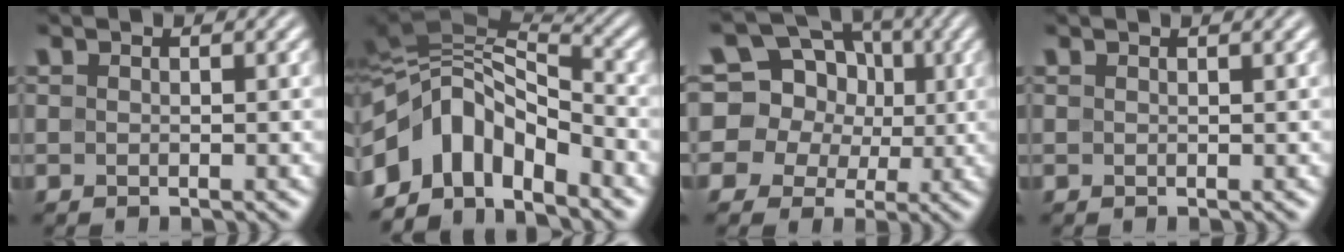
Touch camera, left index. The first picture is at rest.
{"total": 9.9, "force": [-3.9, 5.5, 7.3], "torque": [-0.125, 0.009, -0.087]}
{"total": 12.1, "force": [3.2, 10.7, 4.6], "torque": [-0.109, 0.046, 0.033]}
{"total": 1.4, "force": [0.9, 0.4, 1.0], "torque": [-0.010, 0.003, 0.007]}